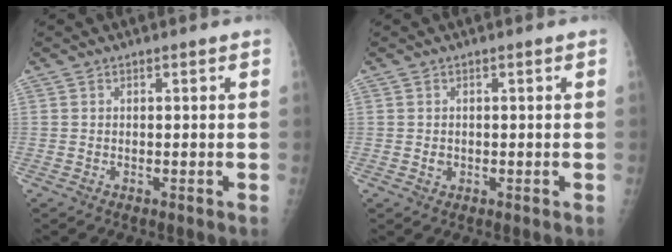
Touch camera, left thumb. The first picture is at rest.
{"total": 1.1, "force": [0.0, 0.9, 0.7], "torque": [-0.005, 0.001, 0.004]}